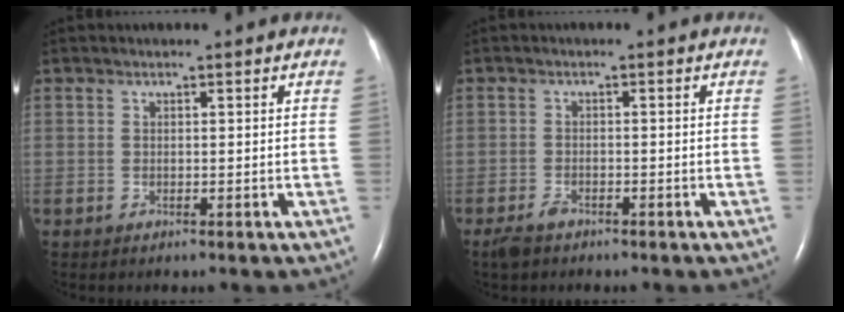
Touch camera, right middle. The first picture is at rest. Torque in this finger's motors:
{"motor_torque": [0.42, -0.37, 0.01, 0.01]}